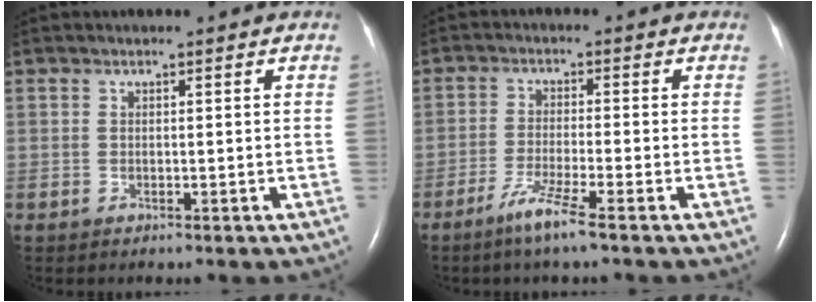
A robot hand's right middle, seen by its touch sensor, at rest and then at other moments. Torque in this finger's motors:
{"motor_torque": [0.86, -0.79, 0.10, 0.05]}